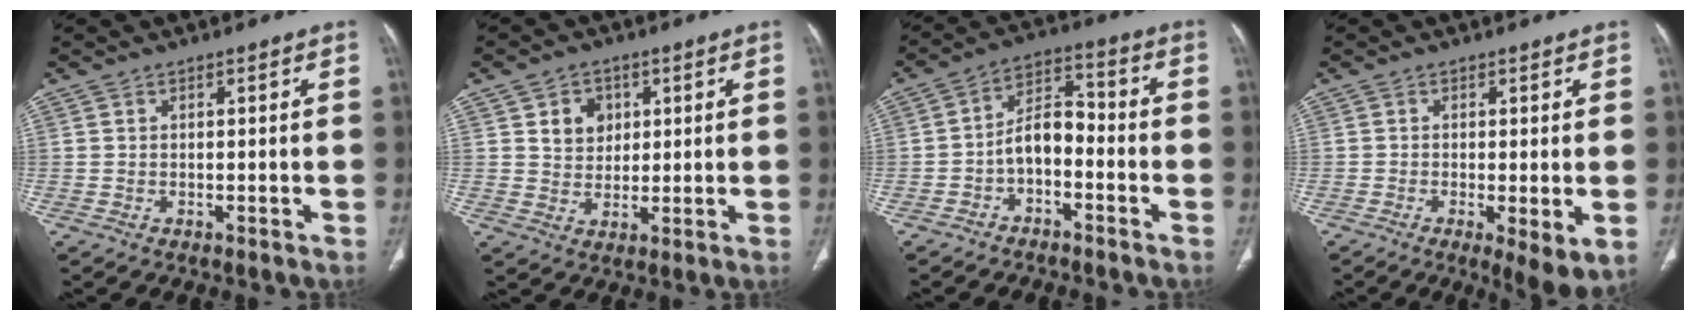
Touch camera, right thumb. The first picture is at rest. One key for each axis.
{"total": 5.5, "fx": 1.5, "fy": 5.0, "fz": 1.7, "tx": 0.006, "ty": 0.001, "tz": 0.021}
{"total": 7.1, "fx": -2.8, "fy": 4.1, "fz": 5.1, "tx": -0.077, "ty": 0.047, "tz": -0.057}
{"total": 6.6, "fx": -1.7, "fy": 1.7, "fz": 6.2, "tx": -0.102, "ty": -0.022, "tz": -0.027}